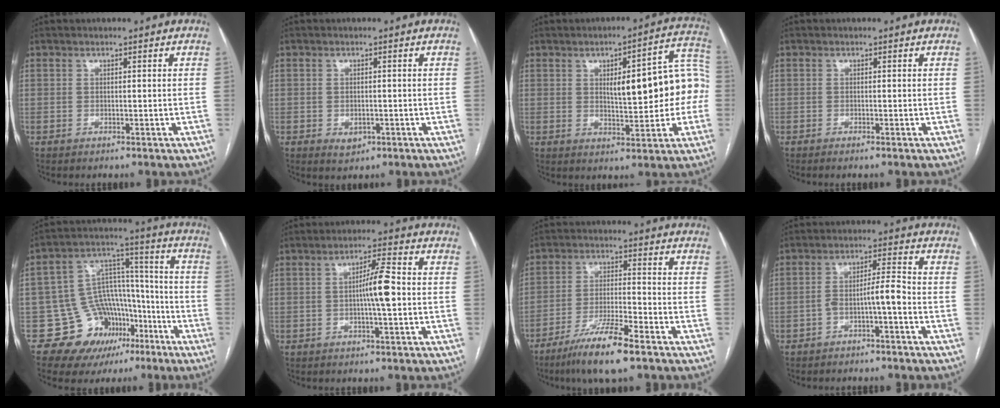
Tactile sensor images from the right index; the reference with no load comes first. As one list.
[{"total": 2.1, "force": [-0.8, 1.5, 1.3], "torque": [-0.015, 0.001, -0.003]}, {"total": 14.2, "force": [0.7, 4.1, 13.6], "torque": [-0.167, 0.040, 0.015]}, {"total": 0.5, "force": [-0.3, -0.1, 0.4], "torque": [-0.008, 0.001, -0.005]}, {"total": 14.8, "force": [-7.6, 11.7, 5.0], "torque": [-0.066, 0.086, -0.107]}, {"total": 5.7, "force": [-0.4, 0.2, 5.7], "torque": [-0.099, 0.008, -0.010]}, {"total": 10.1, "force": [-6.8, 0.6, 7.4], "torque": [-0.141, -0.022, -0.124]}, {"total": 4.8, "force": [-2.1, 0.4, 4.2], "torque": [-0.075, 0.021, -0.033]}]